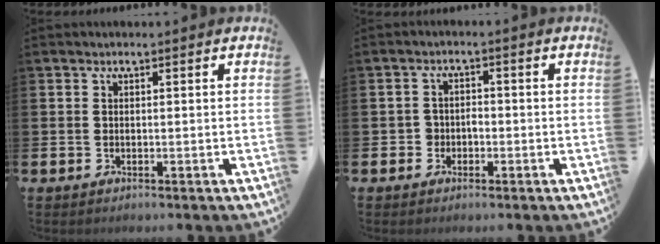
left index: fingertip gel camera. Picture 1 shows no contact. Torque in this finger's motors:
{"motor_torque": [0.00, 0.24, -0.03, 0.00]}